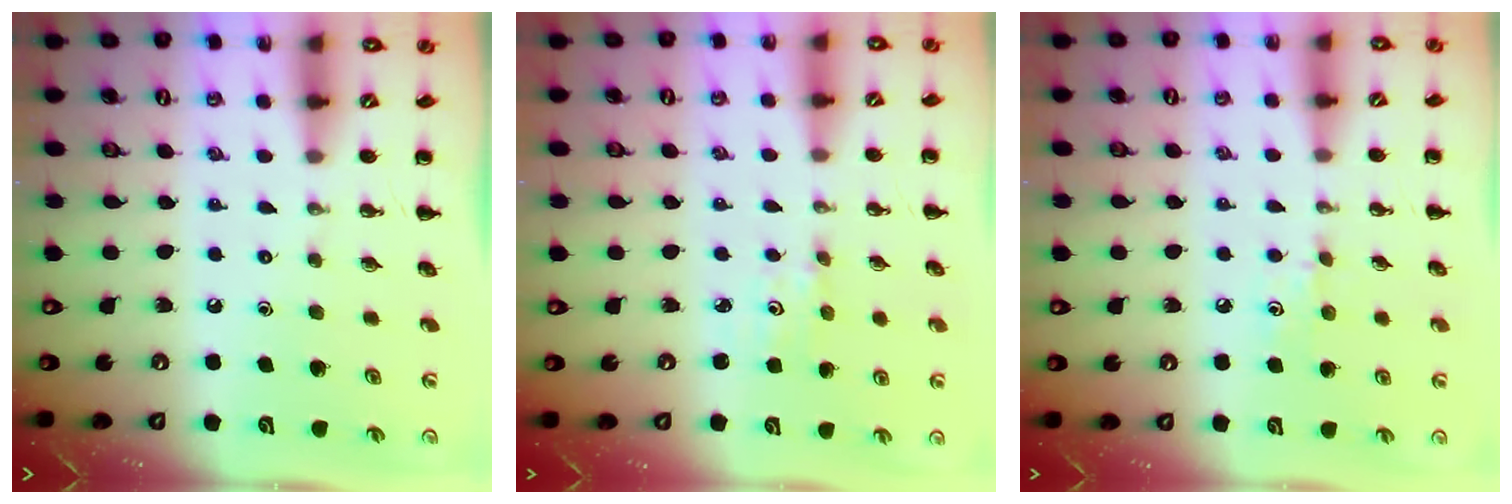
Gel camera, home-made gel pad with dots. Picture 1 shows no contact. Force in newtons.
{"total": 1.4, "press": 1.3, "slide": 0.5}
{"total": 5.9, "press": 5.7, "slide": 1.6}